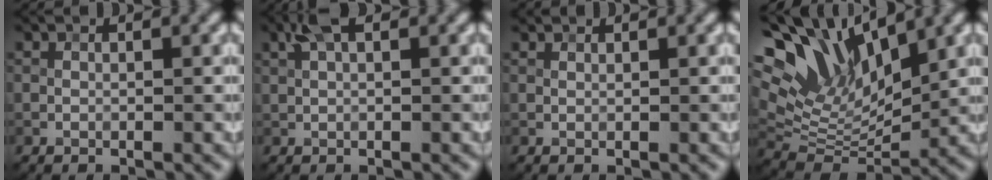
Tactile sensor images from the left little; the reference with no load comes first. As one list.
[{"total": 2.3, "force": [1.2, 1.0, 1.7], "torque": [-0.036, 0.007, 0.021]}, {"total": 1.1, "force": [1.0, 0.2, 0.3], "torque": [-0.011, 0.000, 0.013]}, {"total": 10.9, "force": [6.2, 5.5, 7.0], "torque": [-0.152, 0.021, 0.116]}]